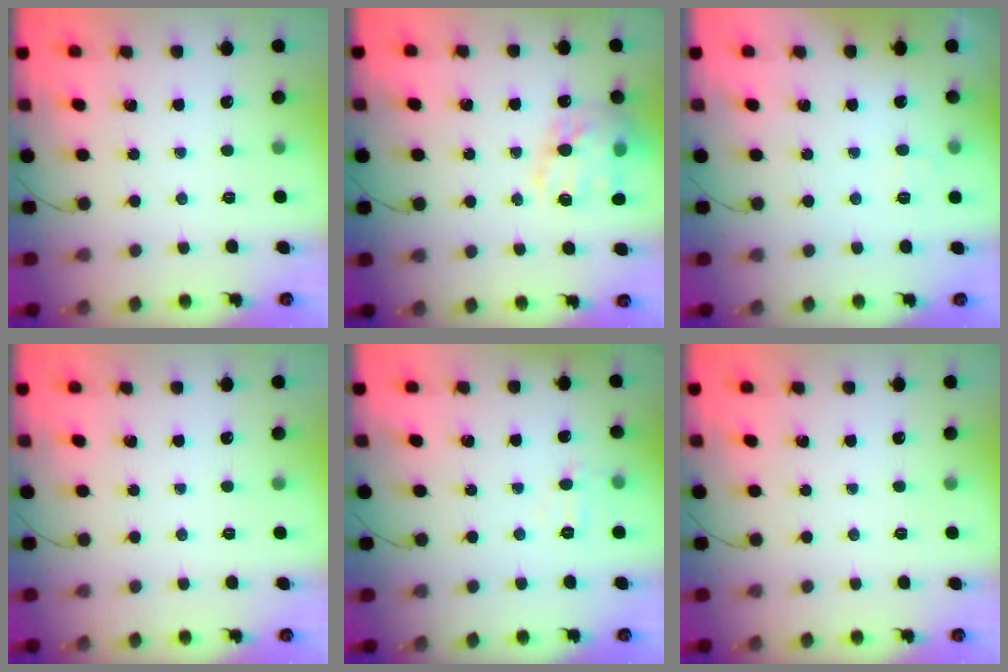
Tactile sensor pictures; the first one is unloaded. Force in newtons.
{"total": 18.2, "press": 18.0, "slide": 3.0}
{"total": 3.0, "press": 2.6, "slide": 1.5}
{"total": 0.0}
{"total": 3.8, "press": 3.6, "slide": 1.3}
{"total": 0.0}